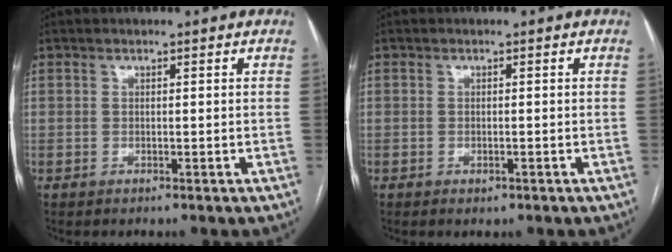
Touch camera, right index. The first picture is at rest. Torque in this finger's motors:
{"motor_torque": [0.30, -0.10, 0.11, 0.01]}